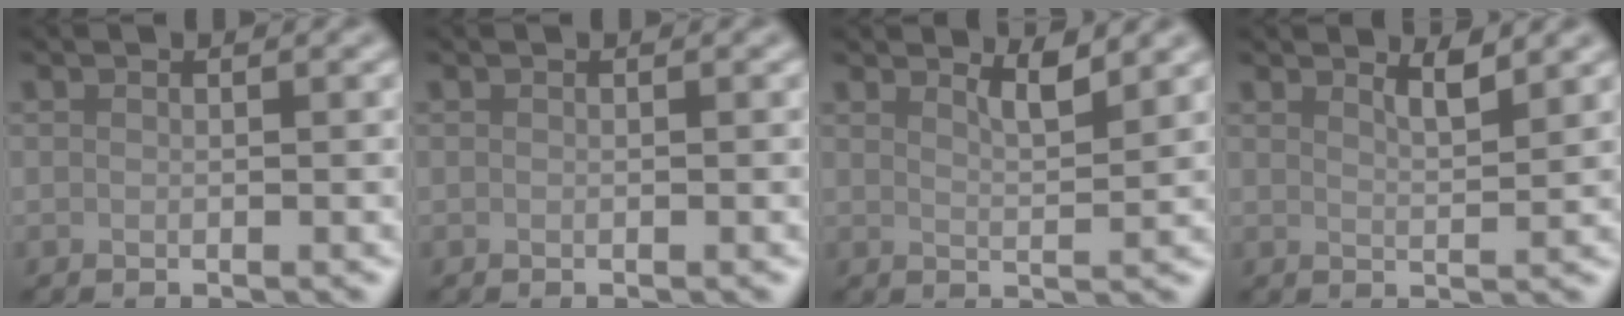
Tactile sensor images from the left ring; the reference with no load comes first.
{"total": 0.0}
{"total": 2.4, "force": [1.8, 0.5, 1.5], "torque": [-0.018, -0.002, 0.029]}
{"total": 2.1, "force": [1.6, 0.4, 1.2], "torque": [-0.013, 0.001, 0.024]}